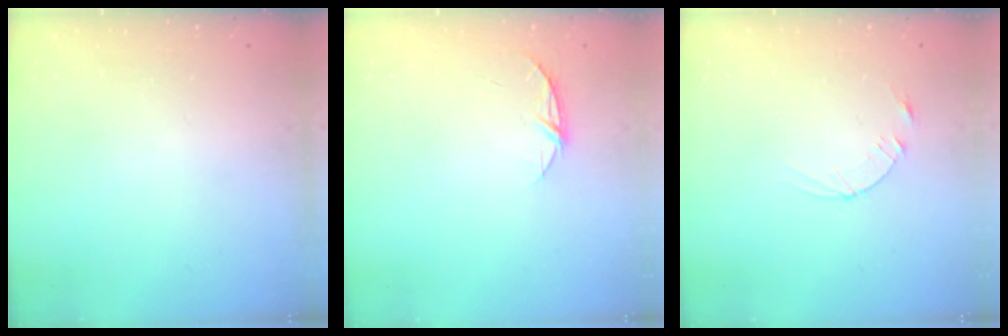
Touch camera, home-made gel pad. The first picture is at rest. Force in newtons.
{"total": 5.4, "press": 5.4, "slide": 0.6}
{"total": 2.5, "press": 2.5, "slide": 0.3}